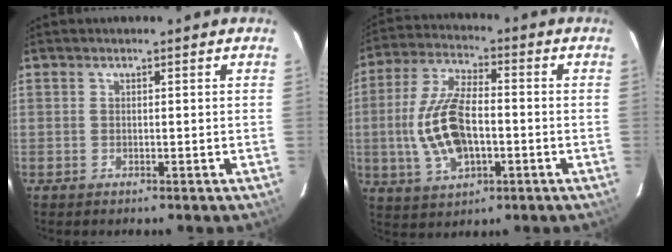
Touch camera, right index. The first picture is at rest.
{"total": 13.8, "force": [-2.1, 6.7, 11.8], "torque": [-0.251, 0.002, -0.033]}